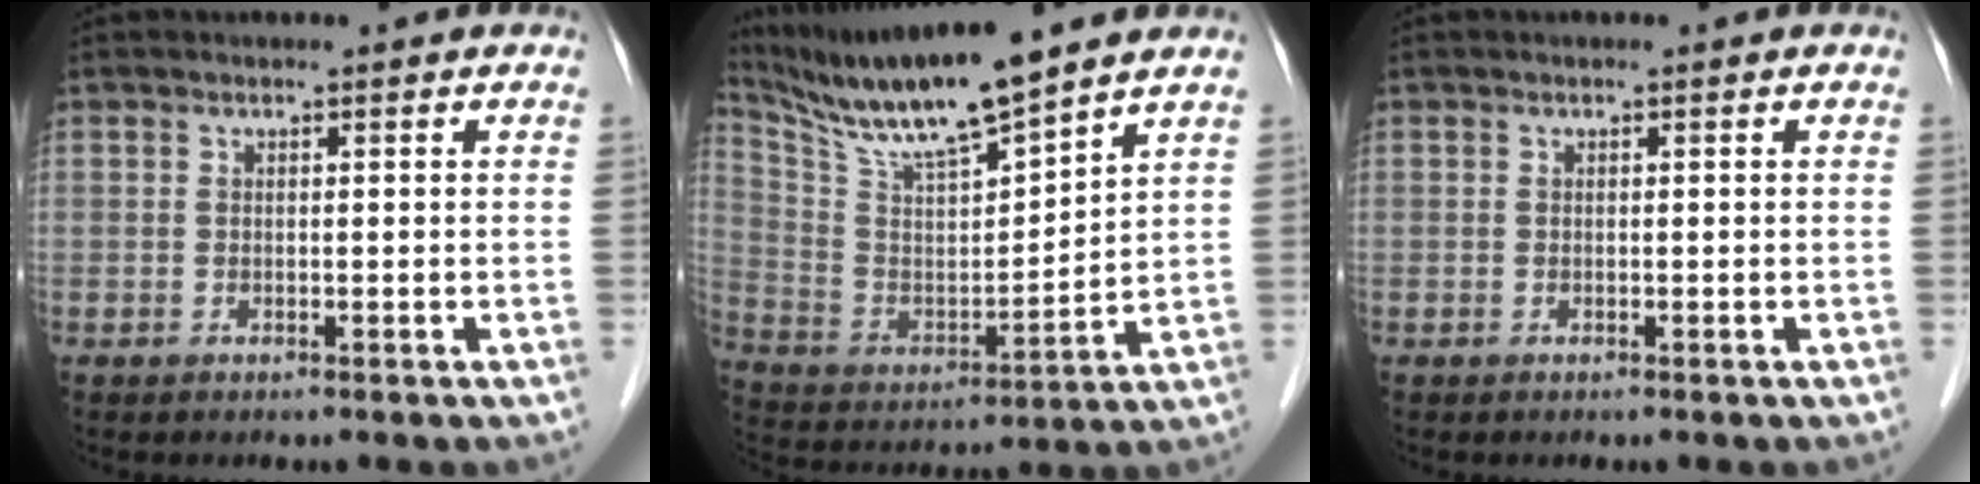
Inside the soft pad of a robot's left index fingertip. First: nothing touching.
{"total": 14.5, "force": [12.6, 0.0, 7.2], "torque": [-0.145, 0.003, 0.242]}
{"total": 0.0}